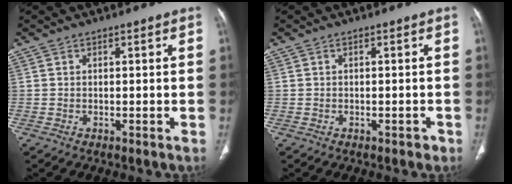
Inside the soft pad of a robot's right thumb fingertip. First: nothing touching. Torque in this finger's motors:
{"motor_torque": [-0.06, -0.36, -0.01, -0.37, -0.02]}